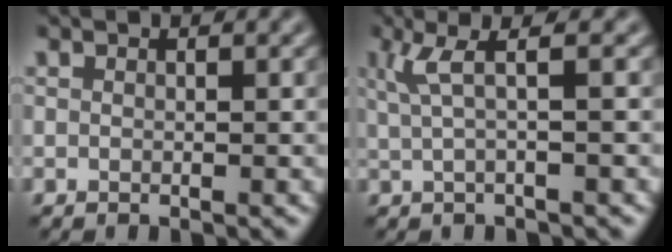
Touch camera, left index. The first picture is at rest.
{"total": 3.0, "force": [0.9, 0.6, 2.8], "torque": [-0.052, 0.003, 0.020]}